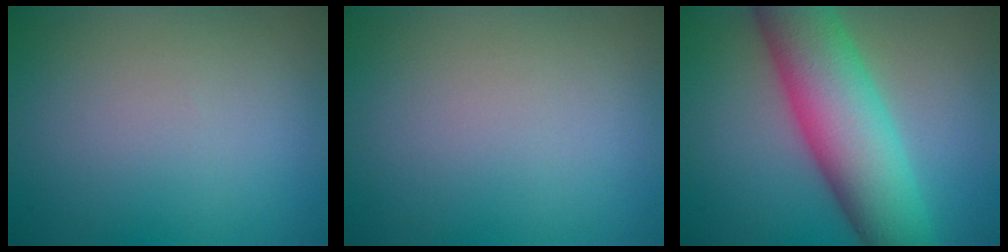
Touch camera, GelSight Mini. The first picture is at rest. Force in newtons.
{"total": 0.0}
{"total": 11.4, "press": 11.4, "slide": 0.5}